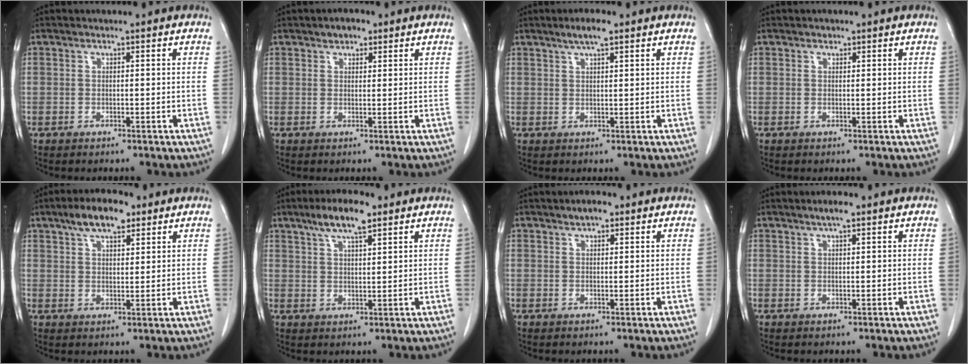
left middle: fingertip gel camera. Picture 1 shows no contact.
{"total": 2.3, "force": [1.5, 1.3, 1.2], "torque": [-0.018, 0.005, 0.021]}
{"total": 3.4, "force": [2.4, 0.5, 2.5], "torque": [-0.049, 0.005, 0.041]}
{"total": 1.2, "force": [0.8, 0.9, 0.3], "torque": [-0.003, -0.003, 0.011]}
{"total": 7.3, "force": [4.8, 2.6, 4.9], "torque": [-0.088, 0.014, 0.081]}
{"total": 7.2, "force": [4.8, 1.5, 5.2], "torque": [-0.101, 0.010, 0.085]}
{"total": 2.4, "force": [1.6, 0.9, 1.5], "torque": [-0.025, 0.005, 0.023]}
{"total": 2.2, "force": [1.5, 0.3, 1.6], "torque": [-0.033, 0.005, 0.025]}